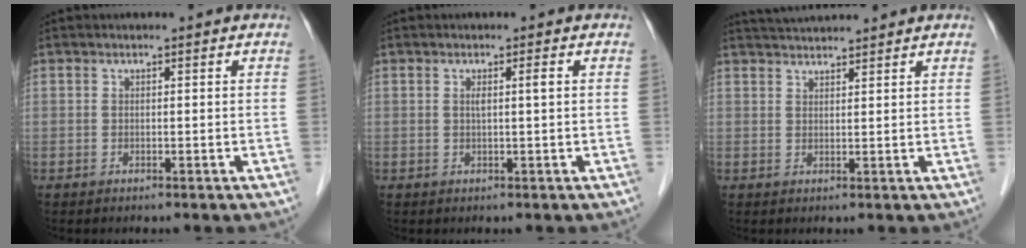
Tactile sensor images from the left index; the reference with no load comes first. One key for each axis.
{"total": 1.3, "fx": 0.2, "fy": -0.3, "fz": 1.3, "tx": -0.023, "ty": 0.001, "tz": 0.002}
{"total": 4.9, "fx": 4.7, "fy": 0.0, "fz": 1.2, "tx": -0.023, "ty": 0.033, "tz": 0.079}